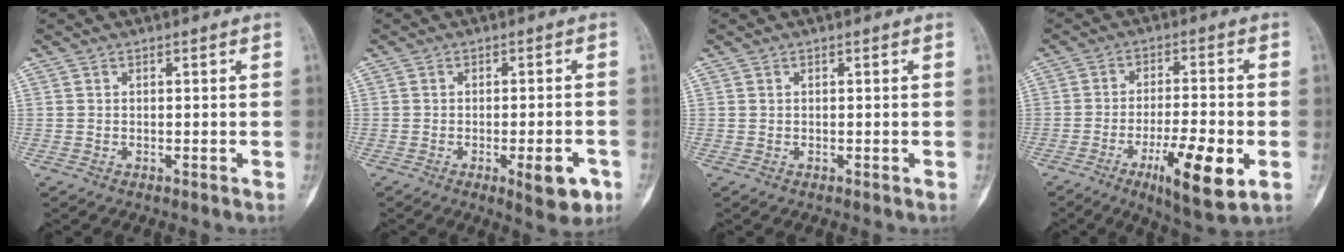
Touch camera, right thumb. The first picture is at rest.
{"total": 7.0, "force": [-2.9, 2.2, 6.0], "torque": [-0.066, 0.003, -0.034]}
{"total": 0.0}
{"total": 13.0, "force": [-4.7, 3.1, 11.8], "torque": [-0.190, 0.001, -0.073]}